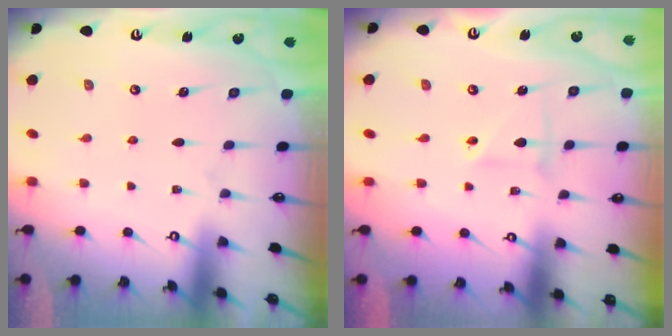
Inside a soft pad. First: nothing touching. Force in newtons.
{"total": 2.8, "press": 2.7, "slide": 0.6}